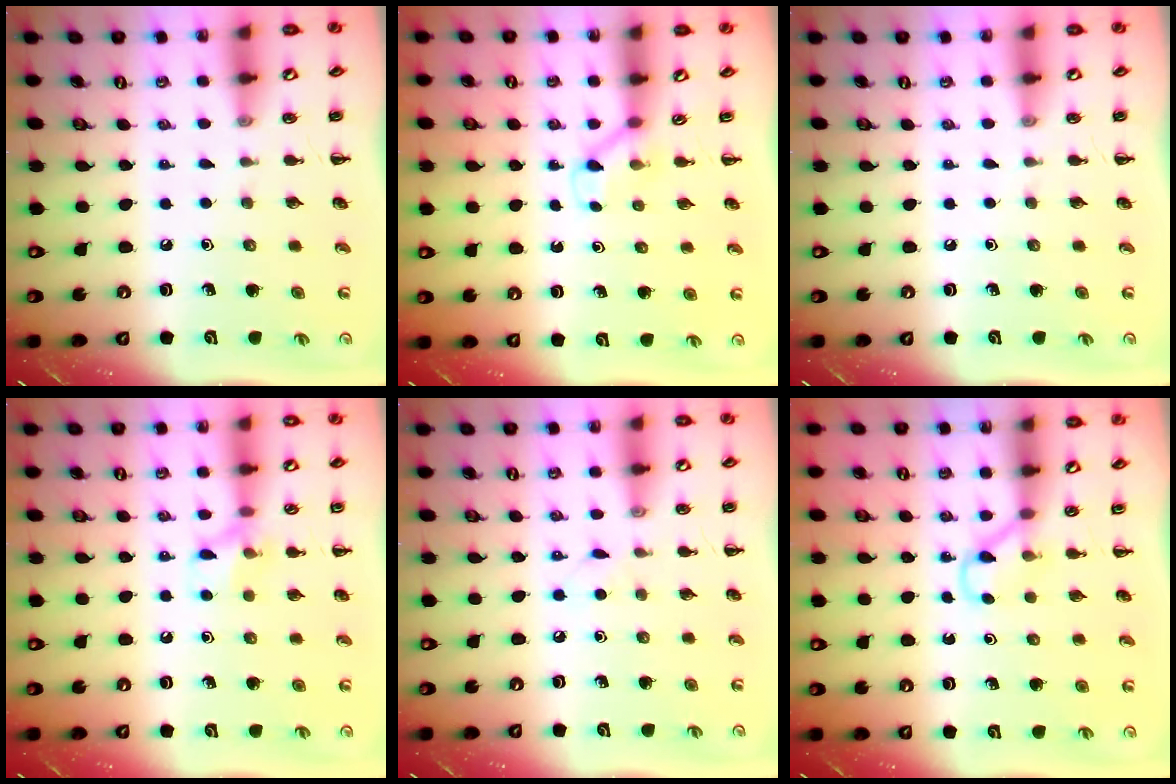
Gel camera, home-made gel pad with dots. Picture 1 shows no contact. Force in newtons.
{"total": 3.0, "press": 2.8, "slide": 1.1}
{"total": 0.0}
{"total": 8.1, "press": 7.9, "slide": 1.8}
{"total": 2.9, "press": 2.8, "slide": 0.9}
{"total": 3.2, "press": 3.1, "slide": 1.0}